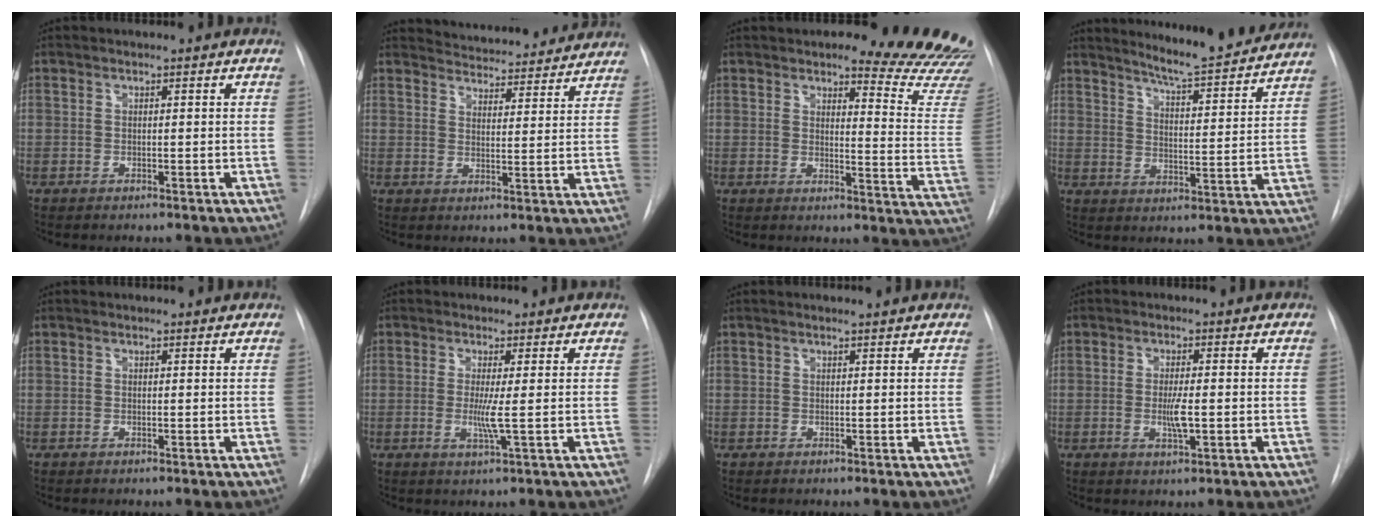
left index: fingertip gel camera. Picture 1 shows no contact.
{"total": 15.5, "force": [15.0, 2.8, 3.1], "torque": [-0.029, -0.006, 0.179]}
{"total": 15.2, "force": [14.5, 1.0, 4.6], "torque": [-0.034, -0.128, 0.141]}
{"total": 15.2, "force": [14.3, 0.3, 5.3], "torque": [-0.082, -0.029, 0.188]}
{"total": 0.7, "force": [0.6, 0.3, 0.0], "torque": [-0.006, 0.001, 0.006]}
{"total": 3.1, "force": [-0.1, -0.5, 3.0], "torque": [-0.066, -0.008, -0.001]}
{"total": 2.4, "force": [2.3, 0.2, 0.6], "torque": [-0.014, 0.012, 0.023]}
{"total": 3.4, "force": [-0.4, 0.6, 3.3], "torque": [-0.063, -0.004, -0.006]}